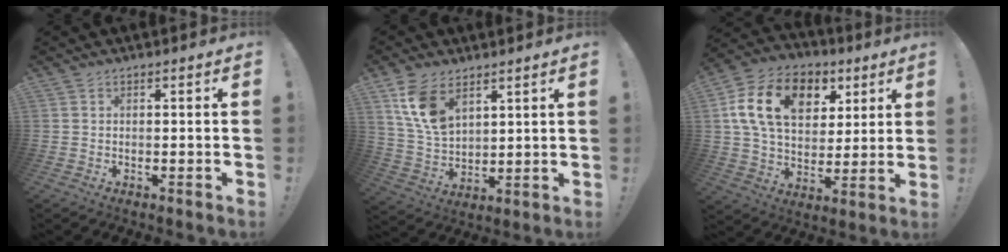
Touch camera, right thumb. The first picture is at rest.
{"total": 11.7, "force": [6.9, 6.9, 6.5], "torque": [-0.136, -0.022, 0.136]}
{"total": 19.4, "force": [6.9, 13.4, 12.2], "torque": [-0.203, -0.013, 0.127]}